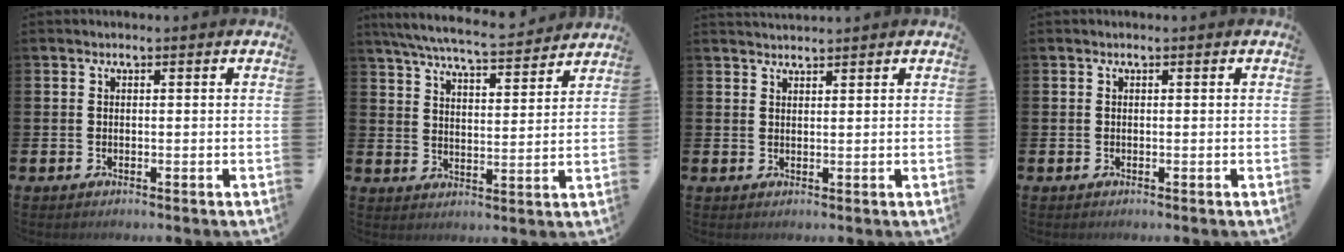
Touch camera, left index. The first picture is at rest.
{"total": 6.9, "force": [6.6, 0.6, 2.1], "torque": [-0.069, -0.041, 0.116]}
{"total": 1.8, "force": [1.8, 0.2, 0.0], "torque": [-0.003, -0.005, 0.033]}
{"total": 0.0}